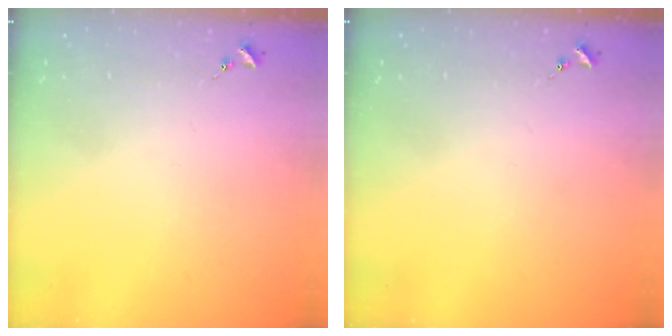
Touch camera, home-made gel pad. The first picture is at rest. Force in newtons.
{"total": 0.0}